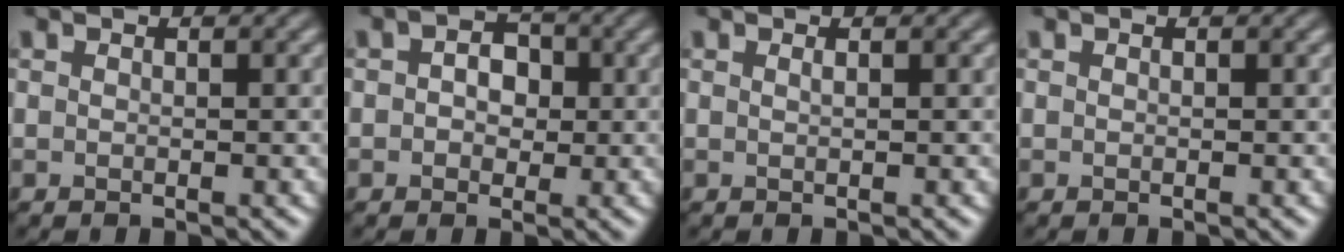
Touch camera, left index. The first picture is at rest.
{"total": 3.0, "force": [0.3, 2.3, 1.9], "torque": [-0.019, 0.004, -0.009]}
{"total": 0.5, "force": [0.2, 0.2, 0.4], "torque": [-0.004, 0.002, 0.003]}
{"total": 0.0}